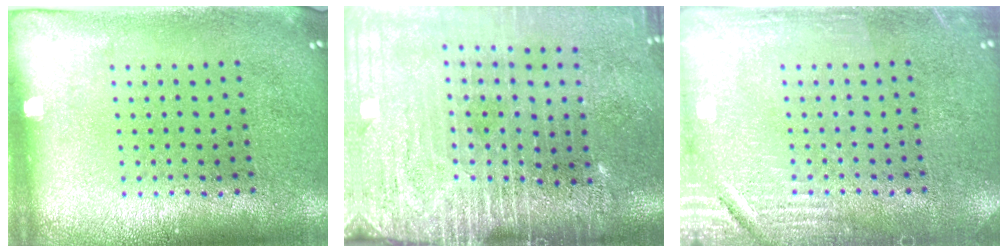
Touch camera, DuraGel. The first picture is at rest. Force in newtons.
{"total": 4.2, "press": 3.5, "slide": 2.3}
{"total": 2.9, "press": 2.9, "slide": 0.3}